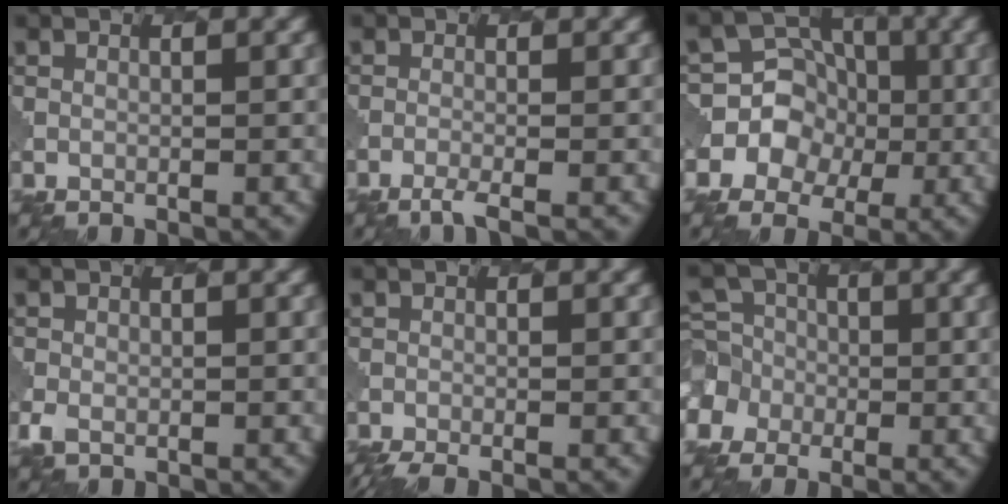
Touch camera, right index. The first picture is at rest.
{"total": 1.8, "force": [-1.2, 0.3, 1.3], "torque": [-0.020, -0.005, -0.034]}
{"total": 7.5, "force": [-0.8, 7.1, 2.4], "torque": [-0.027, 0.031, -0.043]}
{"total": 1.7, "force": [-0.7, 1.3, 0.9], "torque": [-0.022, -0.007, -0.015]}
{"total": 2.5, "force": [-2.1, 0.4, 1.4], "torque": [-0.024, -0.005, -0.039]}
{"total": 7.7, "force": [-1.8, 7.2, 2.1], "torque": [-0.051, 0.007, -0.063]}